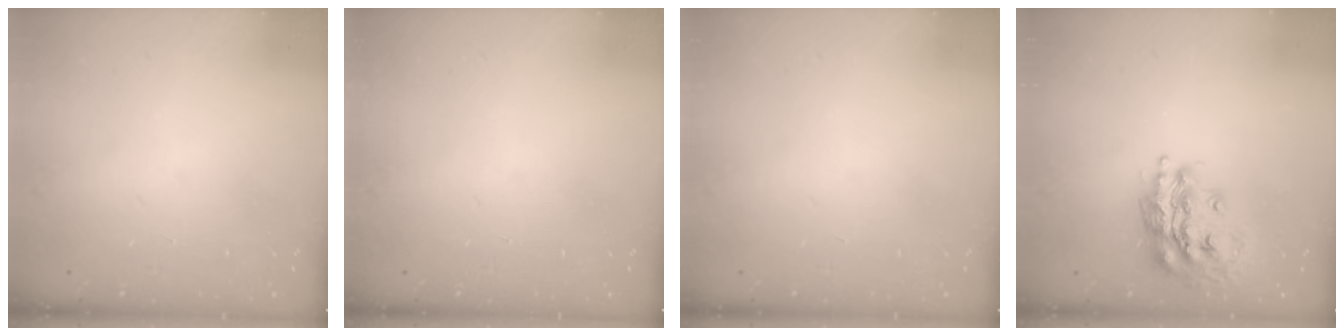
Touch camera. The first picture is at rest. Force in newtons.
{"total": 0.0}
{"total": 0.0}
{"total": 16.2, "press": 16.2, "slide": 1.5}